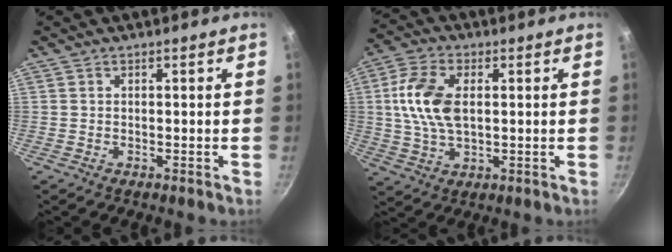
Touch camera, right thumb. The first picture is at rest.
{"total": 11.2, "force": [1.5, 6.6, 9.0], "torque": [-0.170, 0.010, 0.024]}